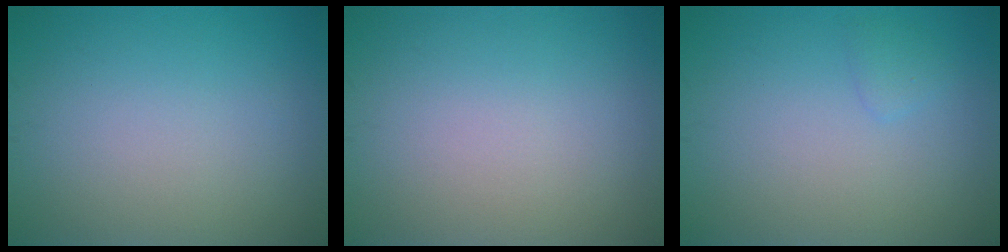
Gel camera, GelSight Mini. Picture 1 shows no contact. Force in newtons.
{"total": 0.0}
{"total": 0.8, "press": 0.8, "slide": 0.1}